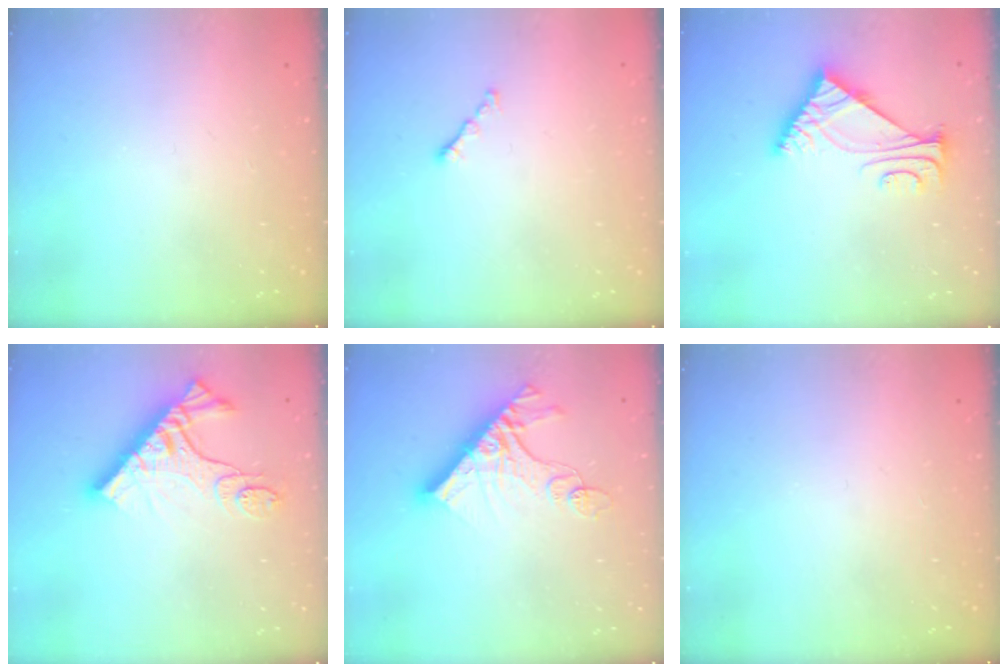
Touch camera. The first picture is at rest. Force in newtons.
{"total": 0.8, "press": 0.7, "slide": 0.4}
{"total": 6.6, "press": 6.6, "slide": 1.0}
{"total": 12.7, "press": 12.7, "slide": 1.2}
{"total": 13.3, "press": 13.3, "slide": 1.1}
{"total": 0.0}